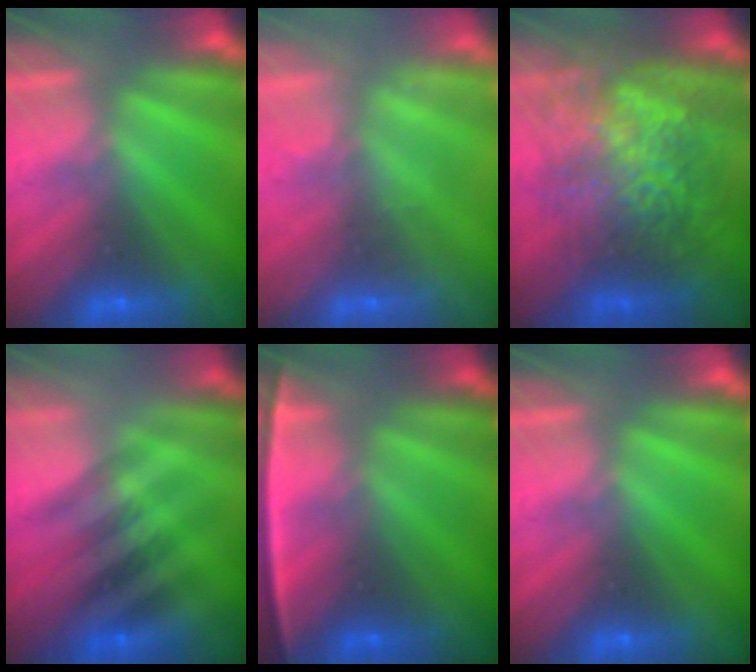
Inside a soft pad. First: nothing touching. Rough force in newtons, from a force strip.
{"total": 2.3}
{"total": 7.7}
{"total": 2.3}
{"total": 2.2}
{"total": 0.0}